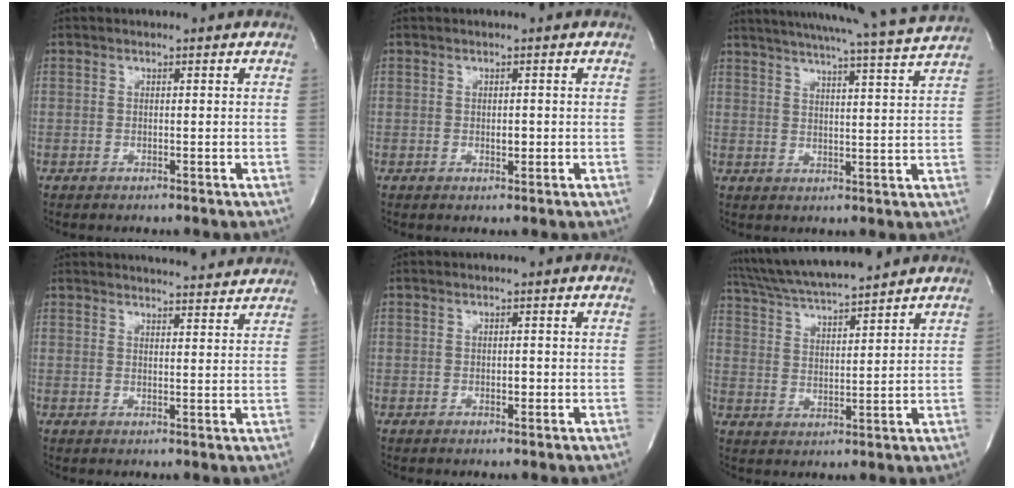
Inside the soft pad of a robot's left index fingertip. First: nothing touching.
{"total": 1.0, "force": [-0.3, 0.6, 0.8], "torque": [-0.016, -0.003, -0.004]}
{"total": 18.4, "force": [17.0, -1.8, 6.9], "torque": [-0.122, -0.036, 0.224]}
{"total": 12.5, "force": [12.0, 1.5, 3.1], "torque": [-0.037, 0.010, 0.144]}
{"total": 0.7, "force": [-0.3, 0.4, 0.5], "torque": [-0.011, -0.002, -0.006]}
{"total": 12.2, "force": [11.2, 0.0, 5.0], "torque": [-0.101, 0.017, 0.195]}